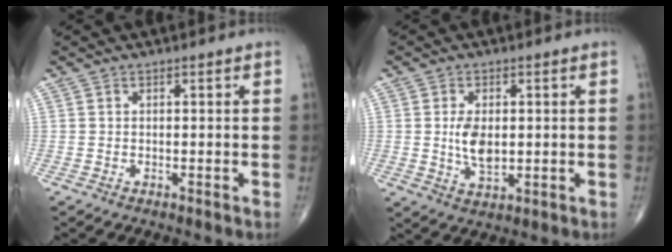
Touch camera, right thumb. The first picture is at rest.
{"total": 6.3, "force": [0.3, 3.6, 5.2], "torque": [-0.089, -0.010, 0.010]}